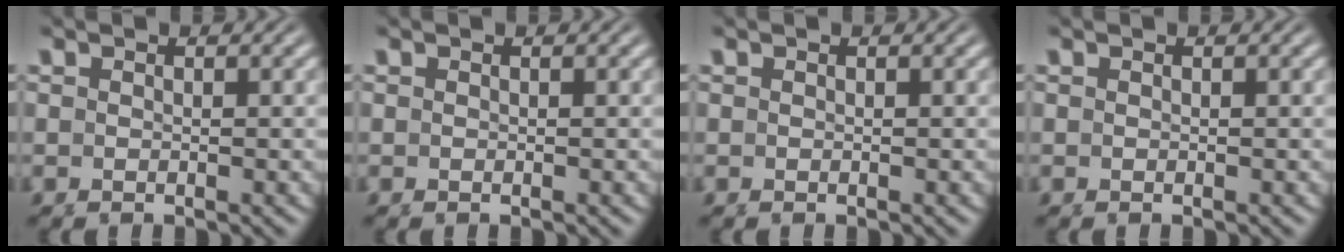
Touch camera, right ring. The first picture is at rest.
{"total": 0.0}
{"total": 0.0}
{"total": 0.0}